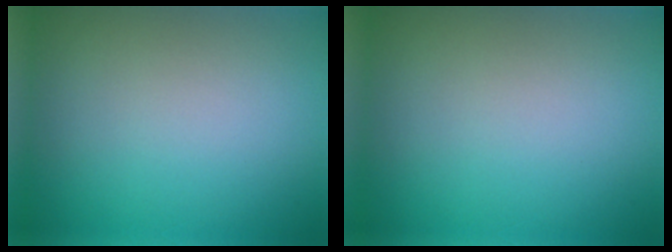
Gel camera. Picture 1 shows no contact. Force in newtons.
{"total": 0.0}